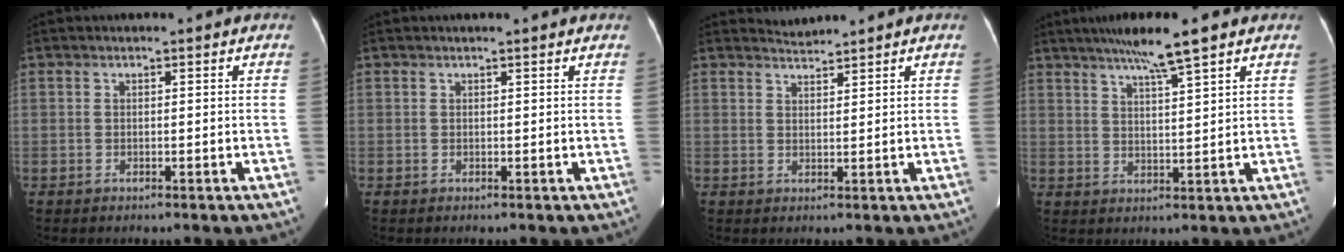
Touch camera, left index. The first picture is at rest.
{"total": 1.5, "force": [1.4, 0.1, 0.5], "torque": [-0.010, 0.015, 0.013]}
{"total": 1.9, "force": [1.8, -0.4, -0.5], "torque": [-0.001, 0.003, 0.039]}
{"total": 7.8, "force": [5.6, -0.3, 5.5], "torque": [-0.091, 0.014, 0.092]}